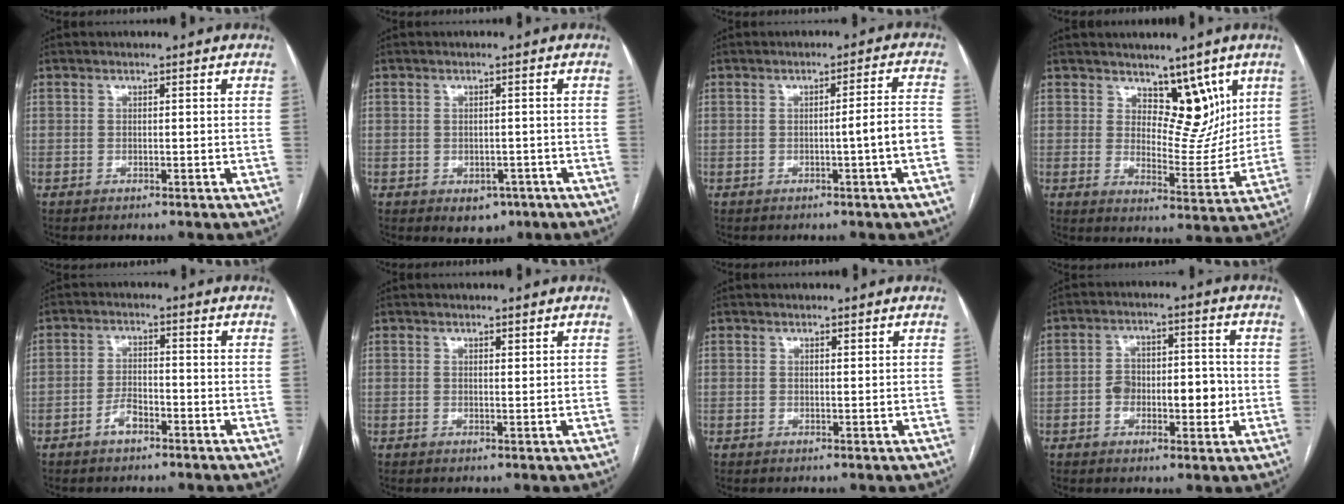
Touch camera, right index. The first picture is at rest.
{"total": 3.6, "force": [-1.7, 2.6, 1.8], "torque": [-0.014, 0.001, -0.011]}
{"total": 4.8, "force": [-1.5, -0.7, 4.5], "torque": [-0.057, 0.010, -0.023]}
{"total": 8.5, "force": [5.1, 4.5, 5.1], "torque": [-0.057, -0.006, 0.087]}
{"total": 3.3, "force": [-2.0, 1.4, 2.1], "torque": [-0.039, 0.007, -0.039]}
{"total": 0.8, "force": [0.6, 0.2, 0.5], "torque": [-0.011, -0.003, 0.010]}
{"total": 0.6, "force": [0.4, 0.1, 0.4], "torque": [-0.009, -0.002, 0.006]}
{"total": 8.5, "force": [-1.5, 4.5, 7.0], "torque": [-0.106, 0.023, -0.019]}